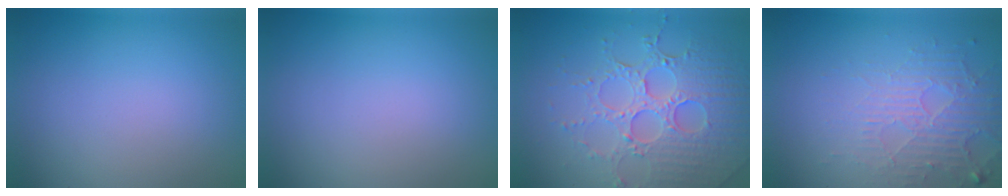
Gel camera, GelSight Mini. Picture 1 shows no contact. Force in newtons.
{"total": 0.0}
{"total": 6.9, "press": 5.3, "slide": 4.4}
{"total": 5.2, "press": 3.3, "slide": 4.1}